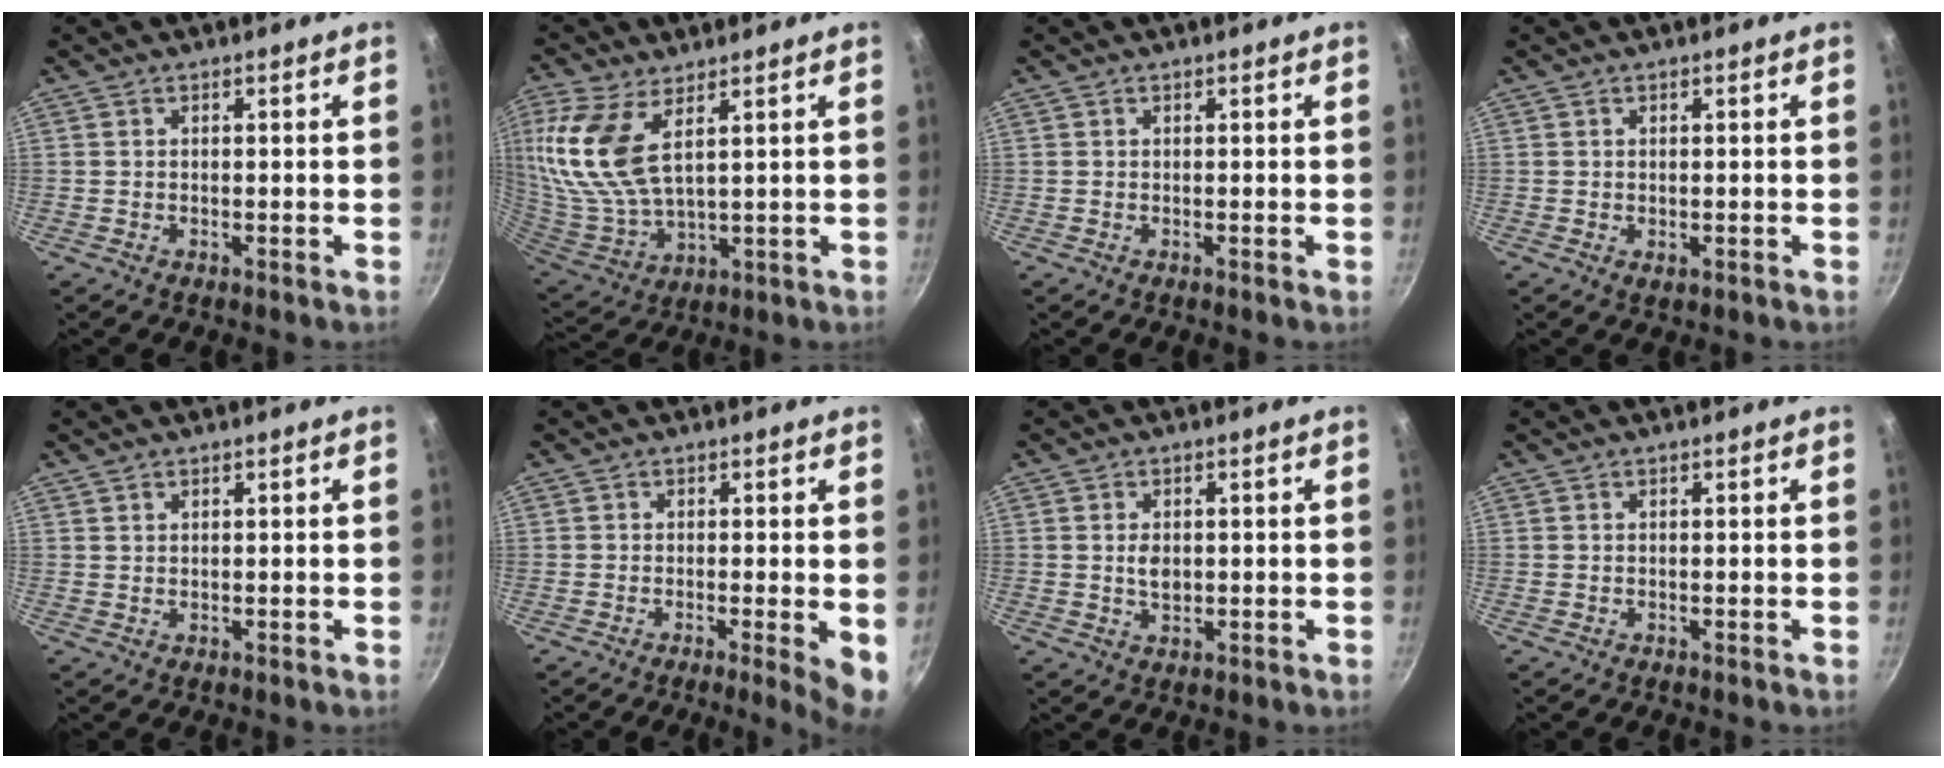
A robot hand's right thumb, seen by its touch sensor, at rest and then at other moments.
{"total": 14.8, "force": [6.2, 7.1, 11.4], "torque": [-0.242, -0.030, 0.132]}
{"total": 0.0}
{"total": 1.0, "force": [0.0, 0.7, 0.7], "torque": [-0.010, -0.002, 0.000]}
{"total": 0.9, "force": [0.7, 0.5, 0.3], "torque": [-0.003, -0.002, 0.012]}
{"total": 5.7, "force": [-1.1, 0.8, 5.5], "torque": [-0.062, -0.005, -0.012]}
{"total": 3.1, "force": [0.3, 2.0, 2.3], "torque": [-0.033, -0.001, 0.006]}
{"total": 0.0}